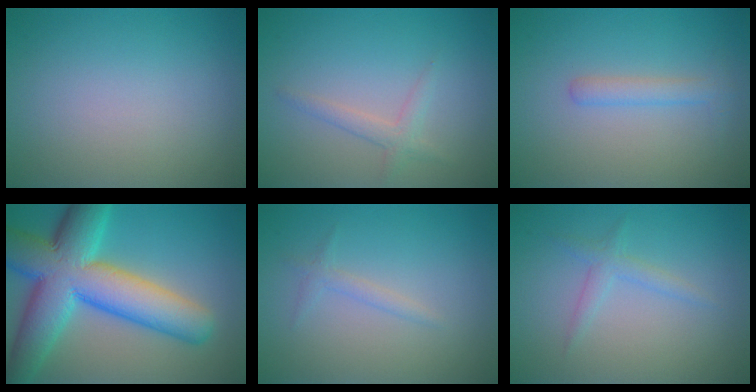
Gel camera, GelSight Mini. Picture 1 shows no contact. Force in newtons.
{"total": 1.6, "press": 1.6, "slide": 0.1}
{"total": 1.7, "press": 1.7, "slide": 0.1}
{"total": 12.5, "press": 12.5, "slide": 0.7}
{"total": 1.1, "press": 1.1, "slide": 0.1}
{"total": 1.6, "press": 1.6, "slide": 0.1}